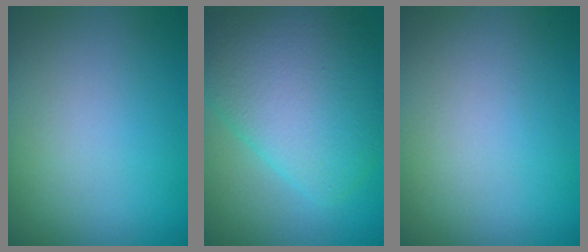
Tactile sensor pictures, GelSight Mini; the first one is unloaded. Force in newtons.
{"total": 8.9, "press": 8.9, "slide": 0.2}
{"total": 0.0}